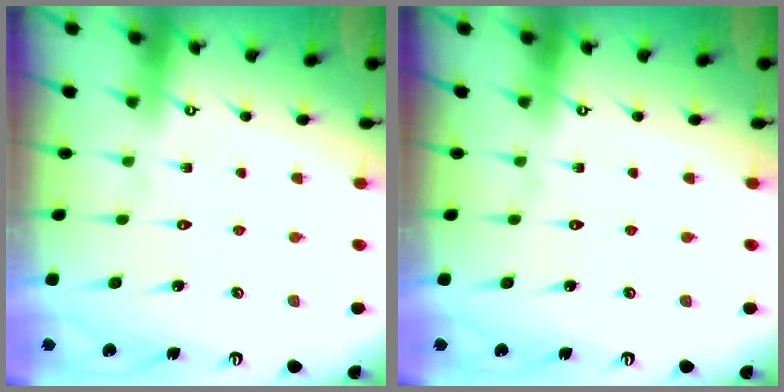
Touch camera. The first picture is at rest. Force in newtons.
{"total": 0.0}